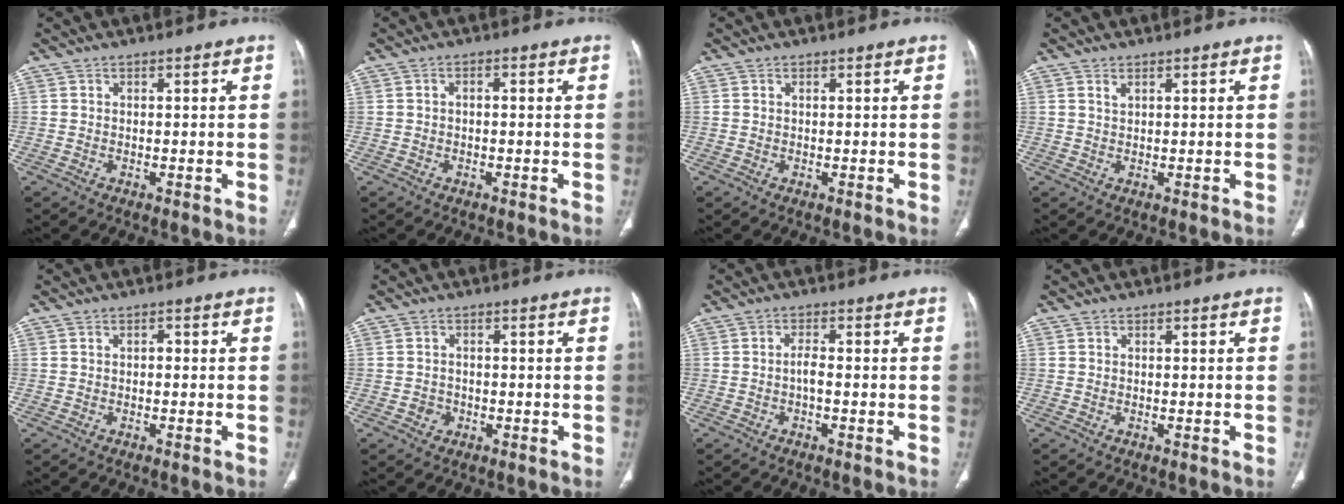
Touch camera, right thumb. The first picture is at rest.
{"total": 0.9, "force": [-0.1, 0.6, 0.7], "torque": [-0.010, 0.005, -0.003]}
{"total": 0.0}
{"total": 1.1, "force": [0.7, 0.5, 0.6], "torque": [-0.011, 0.000, 0.018]}
{"total": 0.7, "force": [-0.1, 0.5, 0.5], "torque": [-0.004, 0.002, -0.004]}
{"total": 2.1, "force": [-0.8, 1.9, 0.6], "torque": [0.000, 0.008, -0.011]}
{"total": 1.8, "force": [-0.5, 0.5, 1.7], "torque": [-0.031, 0.003, -0.011]}
{"total": 0.0}